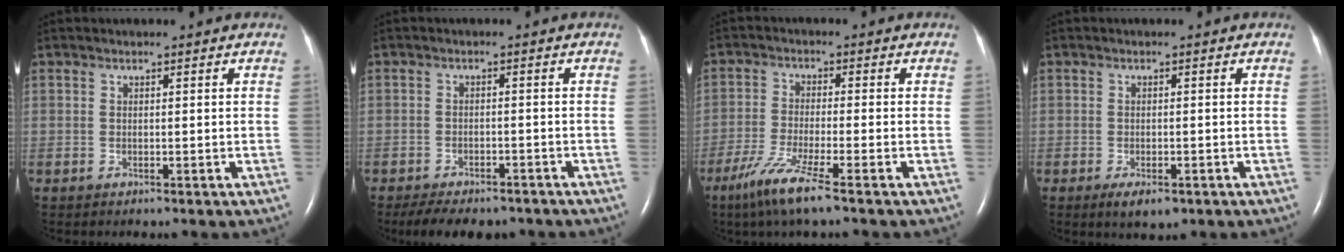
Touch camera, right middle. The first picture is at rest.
{"total": 10.5, "force": [-8.5, 4.2, 4.4], "torque": [-0.076, -0.003, -0.115]}
{"total": 7.3, "force": [-4.7, -0.2, 5.6], "torque": [-0.117, -0.022, -0.092]}
{"total": 3.5, "force": [-1.9, 1.5, 2.5], "torque": [-0.045, -0.004, -0.024]}